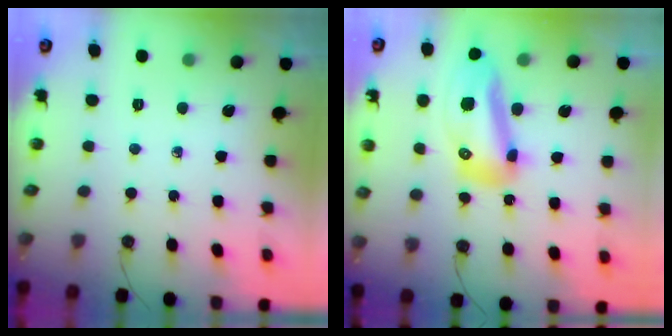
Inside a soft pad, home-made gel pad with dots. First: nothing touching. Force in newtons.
{"total": 14.5, "press": 14.4, "slide": 1.8}